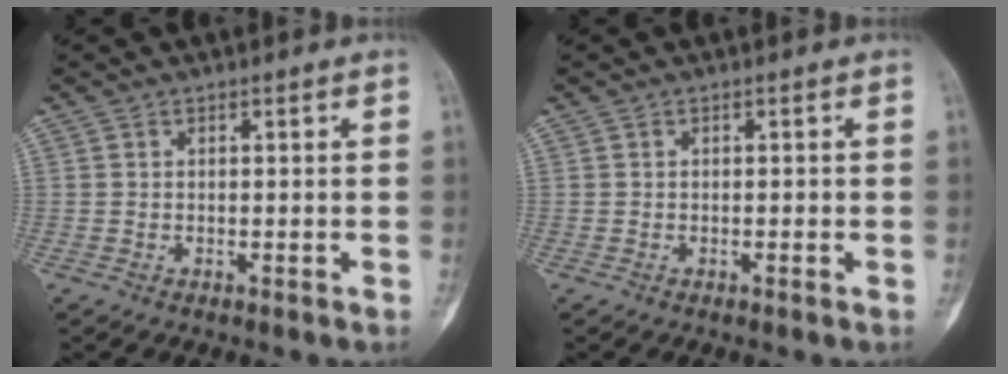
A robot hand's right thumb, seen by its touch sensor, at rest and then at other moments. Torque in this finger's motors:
{"motor_torque": [-0.40, 0.14, 0.02, 0.21, -0.06]}